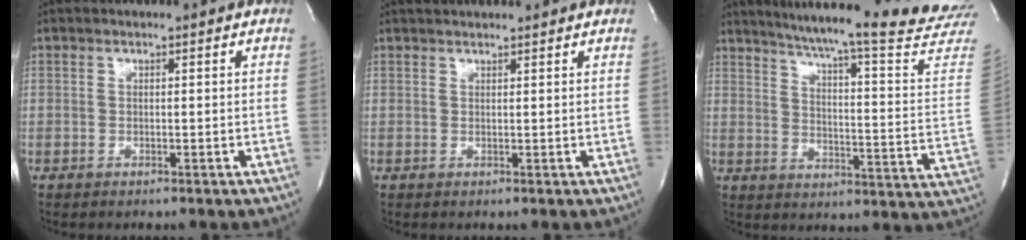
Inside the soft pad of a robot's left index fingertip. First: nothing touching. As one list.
[{"total": 5.1, "force": [4.8, 0.4, 1.6], "torque": [-0.024, 0.034, 0.064]}, {"total": 28.0, "force": [25.2, -0.9, 12.1], "torque": [-0.188, -0.111, 0.310]}]